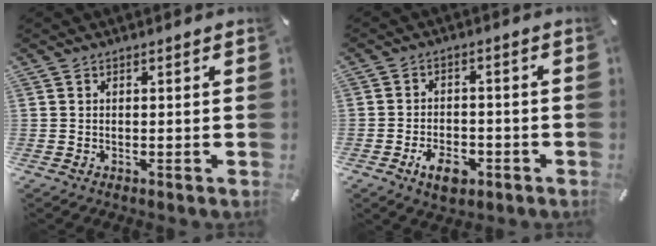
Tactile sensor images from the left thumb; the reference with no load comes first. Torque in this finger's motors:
{"motor_torque": [-0.64, 0.72, 0.04, 0.02, 0.05]}